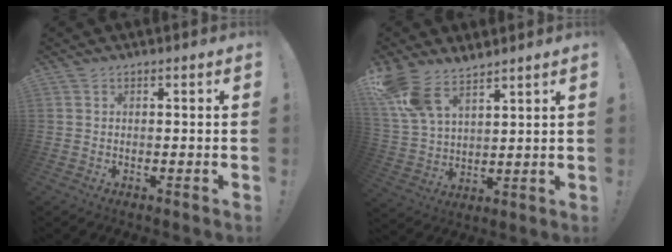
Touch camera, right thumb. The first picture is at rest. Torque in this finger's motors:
{"motor_torque": [0.56, 0.63, 0.33, 0.32, 0.21]}